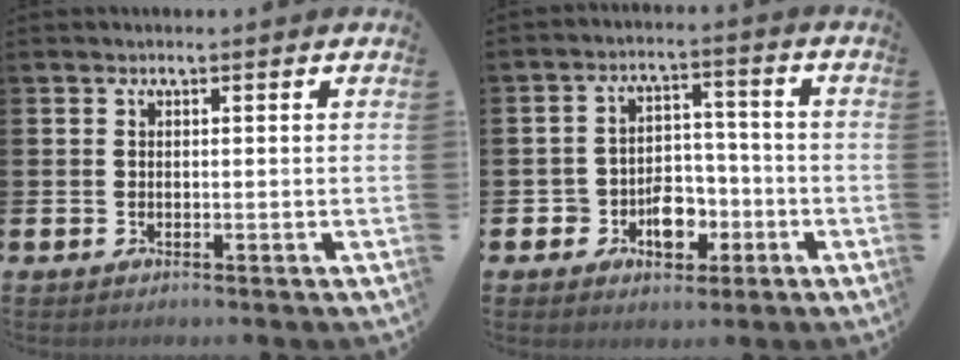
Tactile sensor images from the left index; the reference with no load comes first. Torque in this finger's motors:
{"motor_torque": [0.33, 0.18, 0.18, 0.11]}